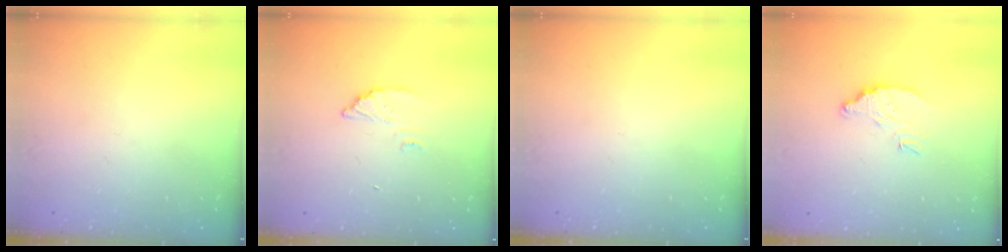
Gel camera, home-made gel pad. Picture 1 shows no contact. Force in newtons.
{"total": 2.8, "press": 2.8, "slide": 0.2}
{"total": 0.0}
{"total": 7.5, "press": 7.5, "slide": 0.8}